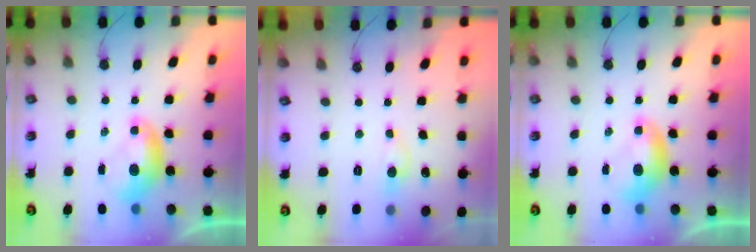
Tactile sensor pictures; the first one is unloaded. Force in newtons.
{"total": 1.5, "press": 1.5, "slide": 0.1}
{"total": 0.0}